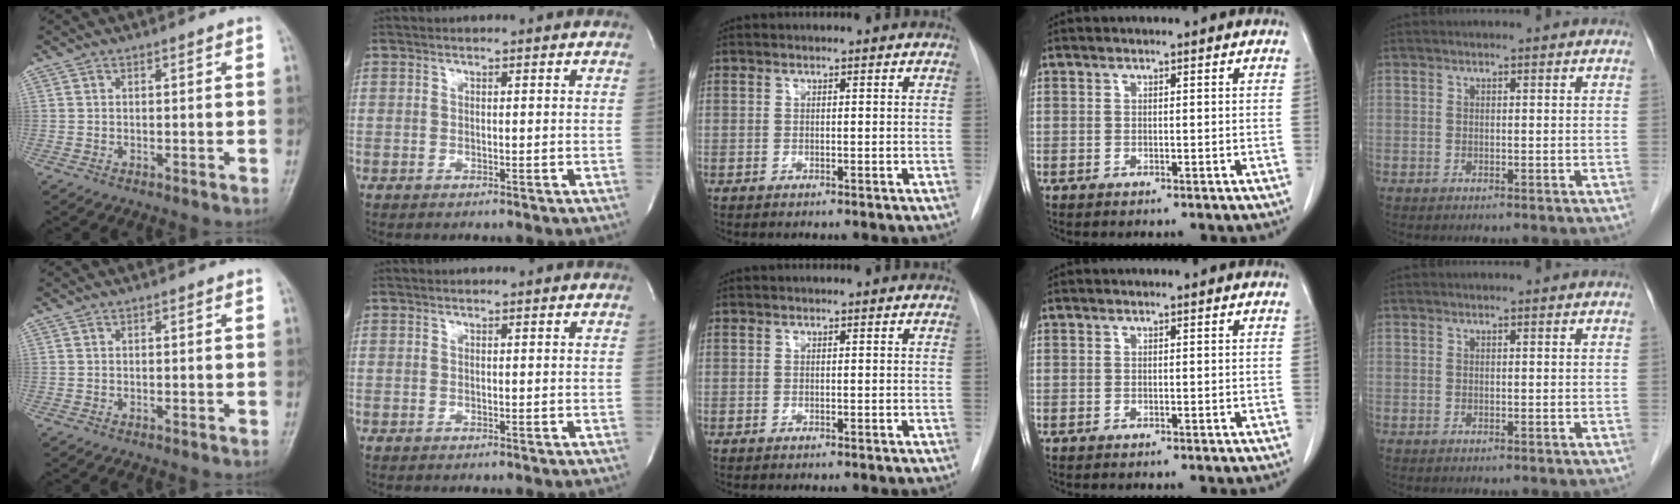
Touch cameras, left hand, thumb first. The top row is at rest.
{}